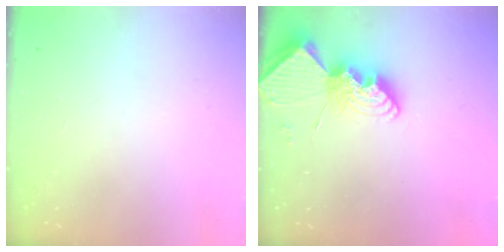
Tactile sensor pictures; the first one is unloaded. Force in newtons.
{"total": 12.9, "press": 12.9, "slide": 0.7}